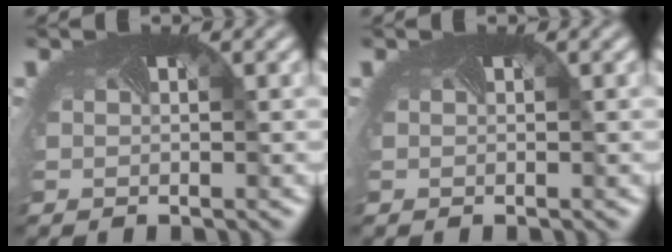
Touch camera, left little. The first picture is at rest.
{"total": 0.0}